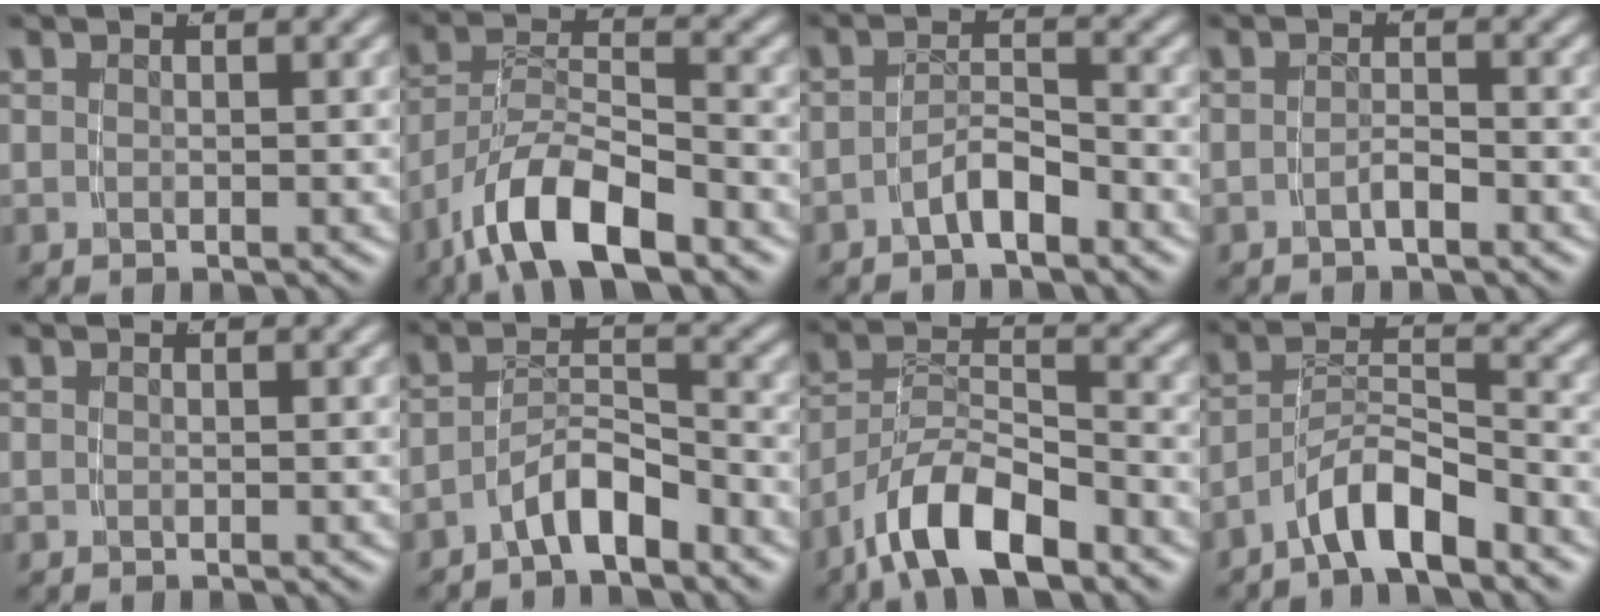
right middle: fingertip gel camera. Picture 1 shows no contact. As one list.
[{"total": 6.3, "force": [-3.5, 3.0, 4.3], "torque": [-0.082, -0.017, -0.052]}, {"total": 2.9, "force": [-2.5, 0.6, 1.3], "torque": [-0.013, 0.000, -0.044]}, {"total": 1.5, "force": [-1.3, 0.2, 0.7], "torque": [-0.010, 0.003, -0.027]}, {"total": 0.0}, {"total": 3.9, "force": [-3.0, 1.2, 2.1], "torque": [-0.023, 0.005, -0.055]}, {"total": 6.4, "force": [-4.0, 3.1, 4.0], "torque": [-0.071, -0.012, -0.067]}, {"total": 4.5, "force": [-3.2, 1.5, 2.8], "torque": [-0.037, 0.006, -0.057]}]